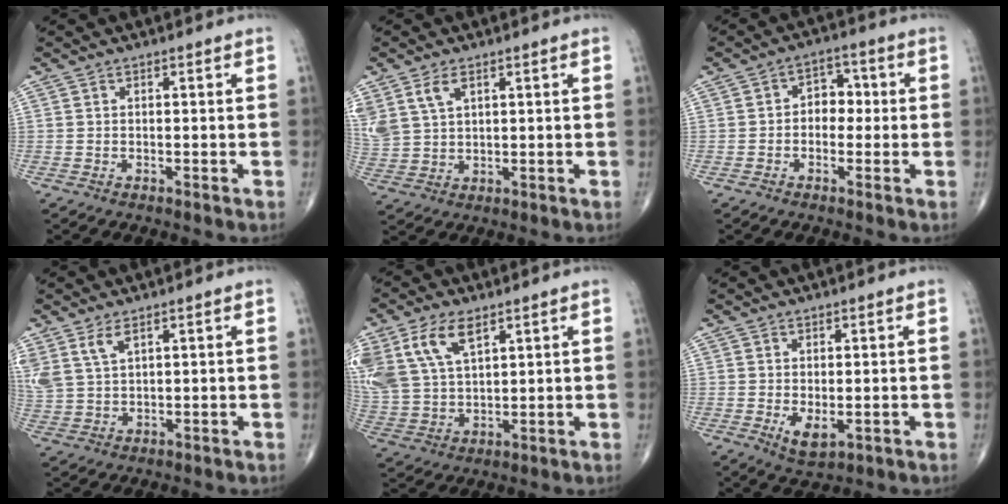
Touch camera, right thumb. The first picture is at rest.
{"total": 7.8, "force": [4.0, 4.6, 4.9], "torque": [-0.107, -0.006, 0.091]}
{"total": 5.1, "force": [-0.1, 3.9, 3.4], "torque": [-0.019, 0.018, -0.012]}
{"total": 6.1, "force": [3.7, 2.8, 4.0], "torque": [-0.090, -0.009, 0.085]}
{"total": 14.9, "force": [7.4, 8.2, 9.9], "torque": [-0.208, -0.016, 0.152]}
{"total": 4.0, "force": [-0.6, 2.0, 3.5], "torque": [-0.054, -0.012, 0.001]}